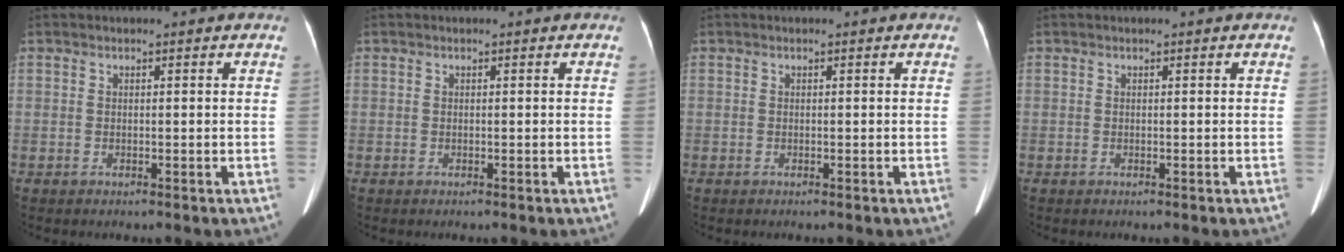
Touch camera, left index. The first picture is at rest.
{"total": 0.0}
{"total": 0.0}
{"total": 0.0}